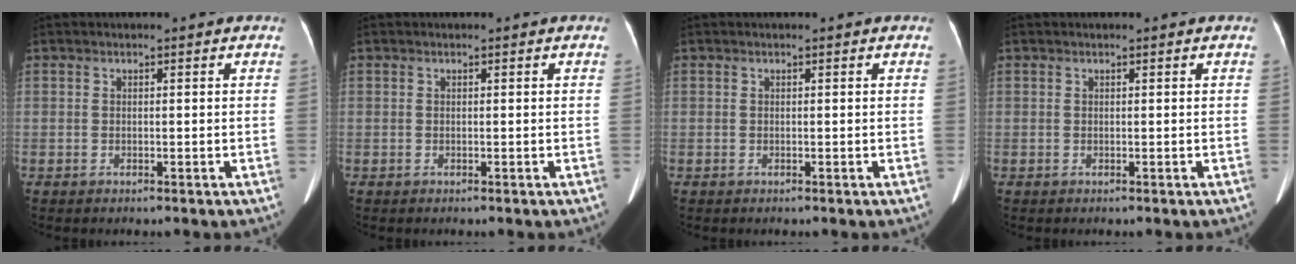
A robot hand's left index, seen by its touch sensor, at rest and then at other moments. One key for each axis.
{"total": 0.0}
{"total": 0.0}
{"total": 0.0}